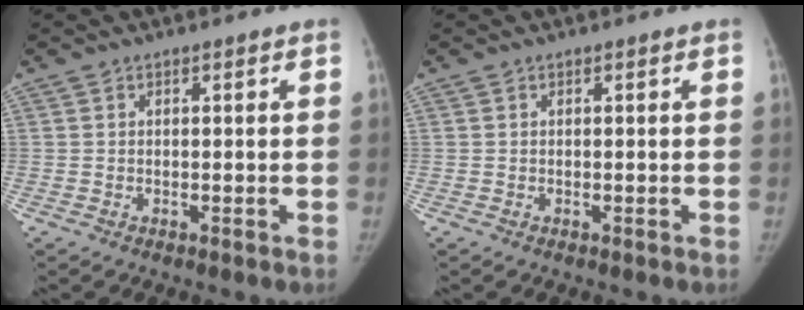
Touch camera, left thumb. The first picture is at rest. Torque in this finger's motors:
{"motor_torque": [0.05, -0.03, 0.17, -0.17, 0.01]}